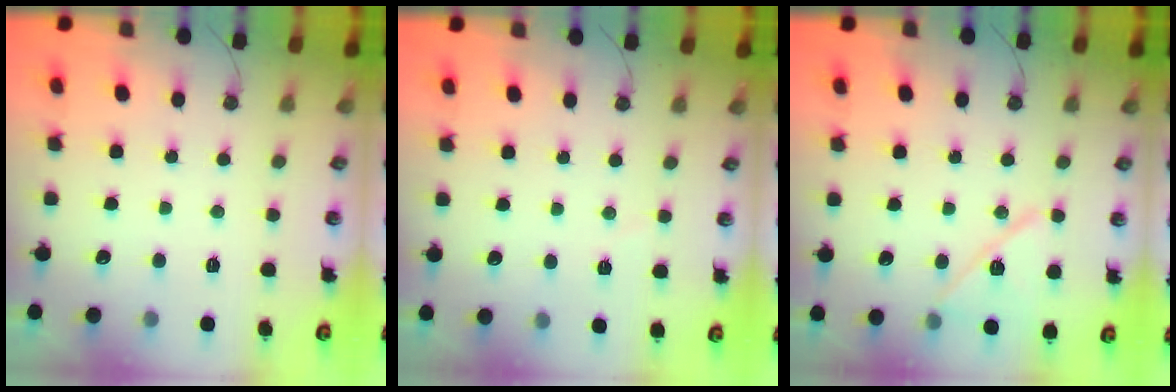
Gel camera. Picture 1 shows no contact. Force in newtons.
{"total": 2.7, "press": 2.4, "slide": 1.1}
{"total": 12.1, "press": 12.1, "slide": 0.6}